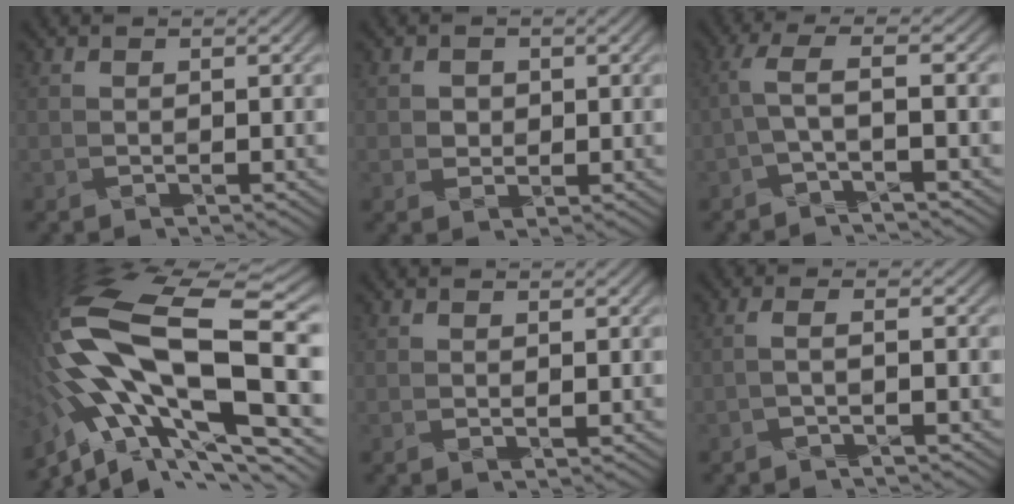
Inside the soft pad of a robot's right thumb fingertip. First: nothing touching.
{"total": 1.1, "force": [0.2, 1.1, -0.2], "torque": [-0.001, -0.003, 0.010]}
{"total": 3.2, "force": [-1.3, 0.4, 2.9], "torque": [-0.056, 0.012, -0.033]}
{"total": 19.6, "force": [-4.8, 8.0, 17.2], "torque": [-0.323, -0.008, -0.096]}
{"total": 0.5, "force": [0.4, 0.0, 0.3], "torque": [-0.001, -0.004, 0.012]}
{"total": 1.4, "force": [-1.0, 0.0, 1.0], "torque": [-0.011, 0.002, -0.023]}